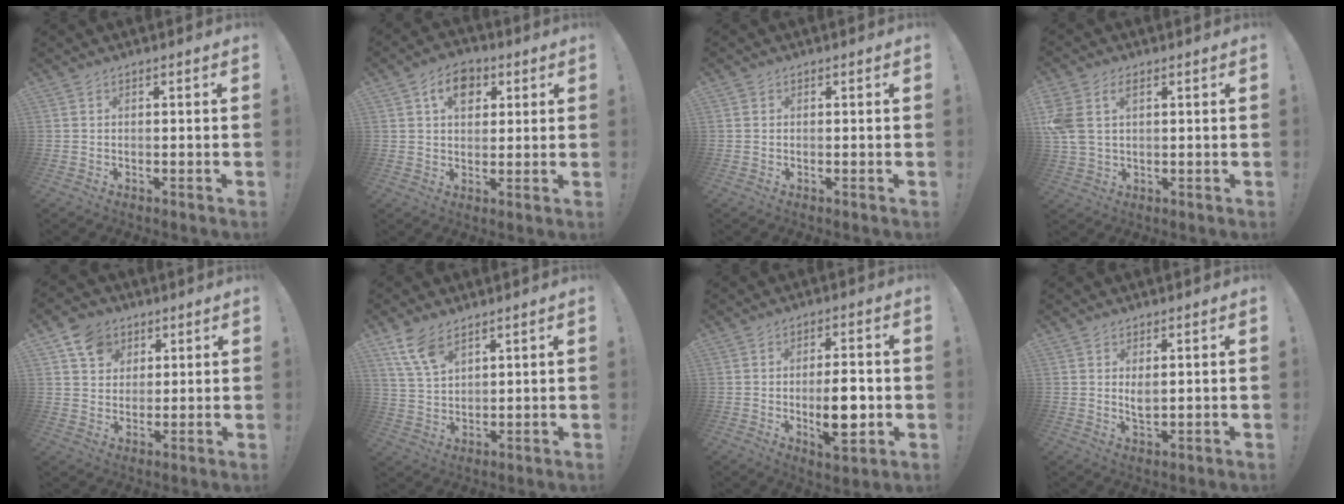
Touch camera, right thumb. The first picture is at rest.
{"total": 9.0, "force": [3.4, 6.6, 5.0], "torque": [-0.064, -0.003, 0.062]}
{"total": 0.6, "force": [0.2, 0.5, 0.0], "torque": [0.002, 0.000, 0.003]}
{"total": 6.6, "force": [2.4, 4.4, 4.3], "torque": [-0.103, -0.005, 0.045]}
{"total": 9.7, "force": [4.7, 8.0, 2.8], "torque": [-0.040, -0.026, 0.095]}
{"total": 9.5, "force": [6.6, 5.1, 4.6], "torque": [-0.091, -0.029, 0.130]}
{"total": 9.9, "force": [-1.6, 4.0, 8.9], "torque": [-0.139, -0.004, -0.029]}
{"total": 3.5, "force": [1.4, 1.6, 2.8], "torque": [-0.042, -0.011, 0.023]}